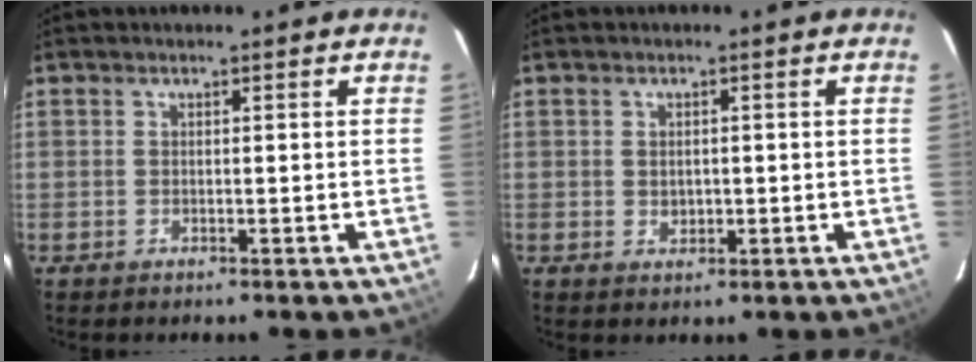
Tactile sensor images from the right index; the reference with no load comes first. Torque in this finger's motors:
{"motor_torque": [-0.09, 0.07, -0.08, 0.00]}